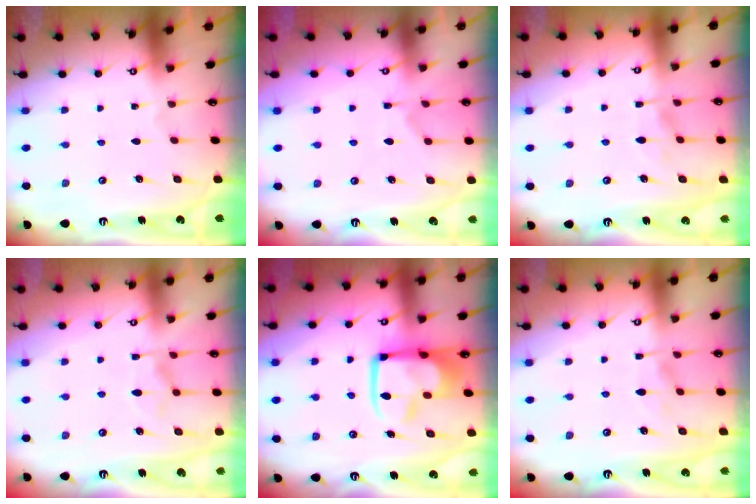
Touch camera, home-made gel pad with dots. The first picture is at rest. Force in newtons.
{"total": 1.7, "press": 1.0, "slide": 1.3}
{"total": 2.3, "press": 2.1, "slide": 1.0}
{"total": 6.4, "press": 6.3, "slide": 1.0}
{"total": 13.9, "press": 13.8, "slide": 1.7}
{"total": 2.3, "press": 2.1, "slide": 1.0}